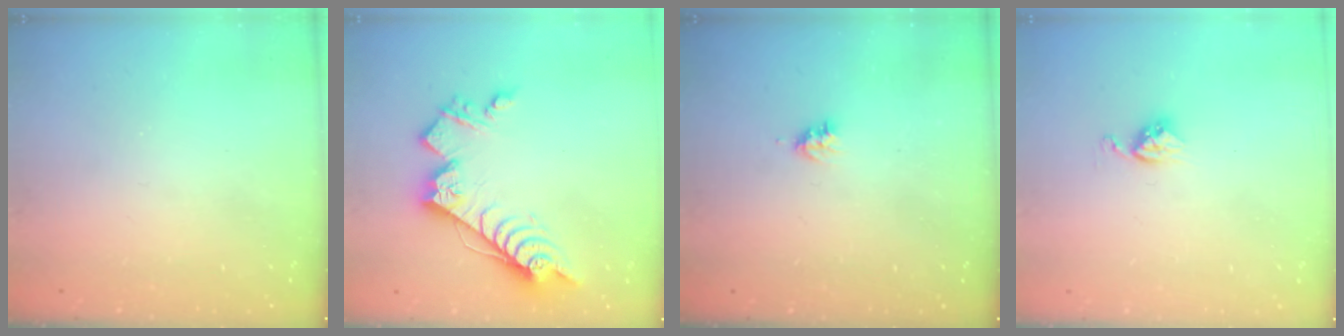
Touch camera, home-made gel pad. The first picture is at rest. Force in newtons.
{"total": 16.7, "press": 16.7, "slide": 0.3}
{"total": 3.5, "press": 3.4, "slide": 0.5}
{"total": 3.5, "press": 3.5, "slide": 0.5}